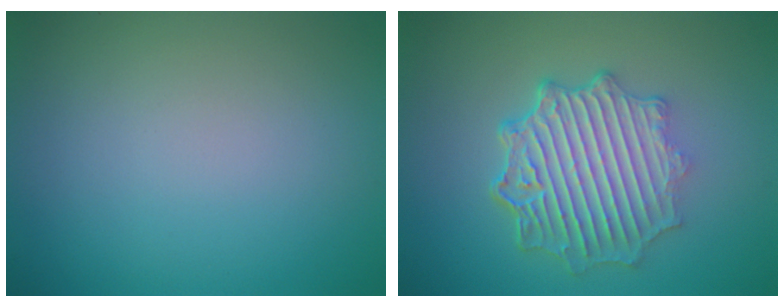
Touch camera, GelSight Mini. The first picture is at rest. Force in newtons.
{"total": 6.6, "press": 5.1, "slide": 4.2}